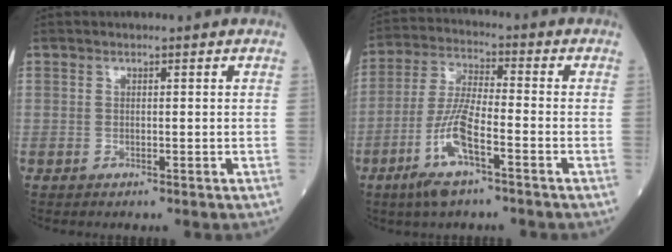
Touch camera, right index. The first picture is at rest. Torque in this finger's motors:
{"motor_torque": [1.47, -0.67, 0.79, 0.21]}